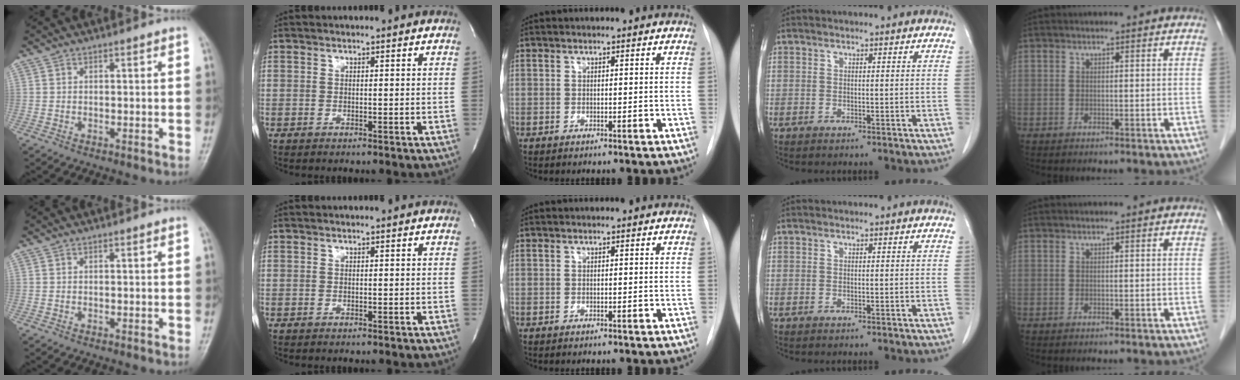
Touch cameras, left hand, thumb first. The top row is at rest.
{}